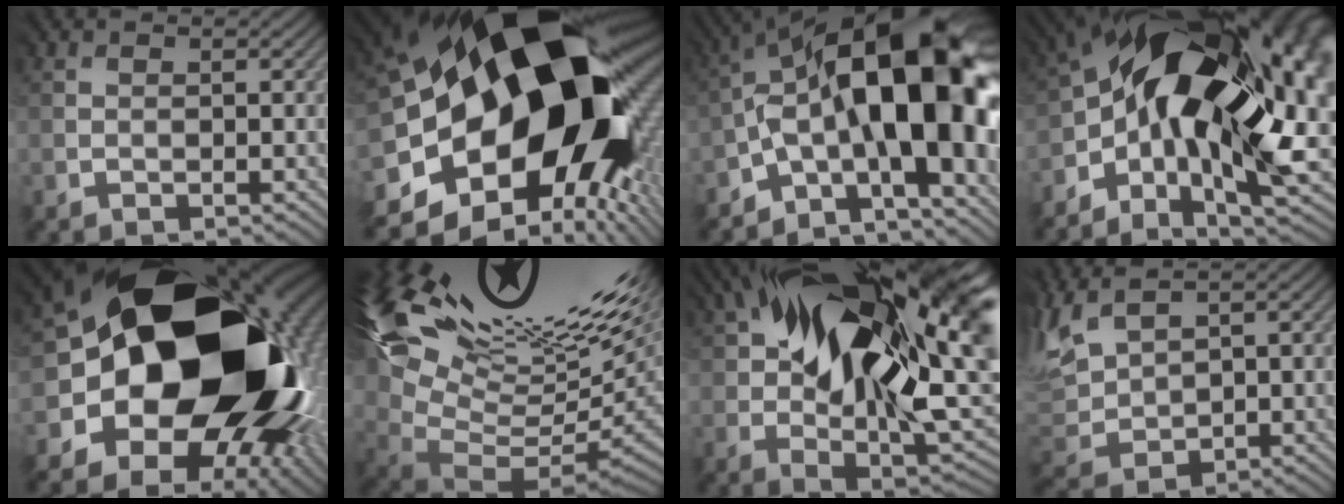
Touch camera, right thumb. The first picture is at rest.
{"total": 22.4, "force": [-0.2, 14.7, 16.9], "torque": [-0.332, -0.071, 0.011]}
{"total": 18.0, "force": [-2.1, 7.2, 16.4], "torque": [-0.241, 0.029, -0.043]}
{"total": 20.9, "force": [-0.4, 10.0, 18.4], "torque": [-0.319, -0.032, -0.001]}
{"total": 22.2, "force": [-0.4, 16.6, 14.7], "torque": [-0.268, -0.055, -0.002]}
{"total": 18.2, "force": [8.2, 6.2, 15.1], "torque": [-0.243, -0.002, 0.169]}
{"total": 22.4, "force": [6.6, 11.1, 18.4], "torque": [-0.332, 0.027, 0.113]}
{"total": 8.7, "force": [4.9, 4.8, 5.3], "torque": [-0.185, 0.021, 0.097]}